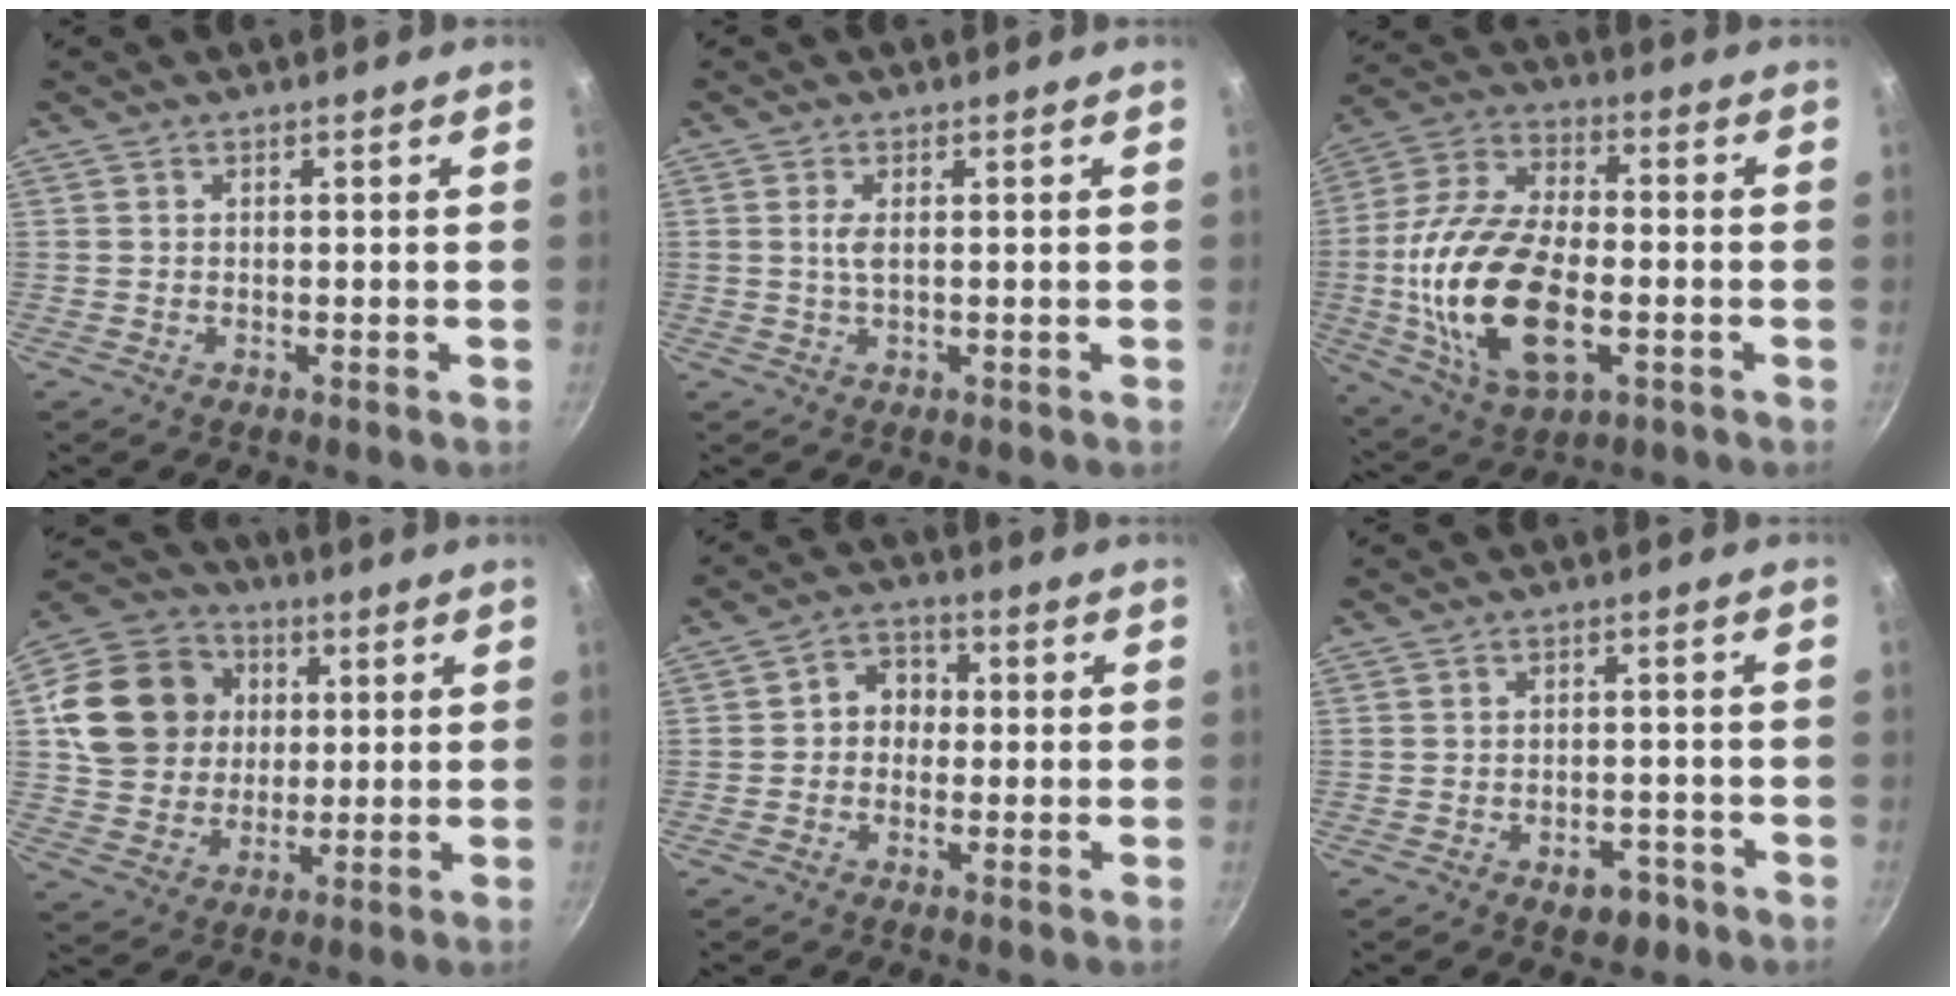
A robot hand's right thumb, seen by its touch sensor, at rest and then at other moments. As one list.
[{"total": 2.1, "force": [0.4, 0.8, 1.9], "torque": [-0.042, 0.000, 0.011]}, {"total": 22.3, "force": [-3.8, 11.8, 18.5], "torque": [-0.360, 0.018, -0.070]}, {"total": 17.2, "force": [3.4, 14.9, 8.0], "torque": [-0.131, 0.018, 0.059]}, {"total": 5.7, "force": [-0.2, 4.8, 3.0], "torque": [-0.016, 0.017, -0.015]}, {"total": 4.5, "force": [-2.5, 2.7, 2.5], "torque": [-0.017, 0.022, -0.026]}]